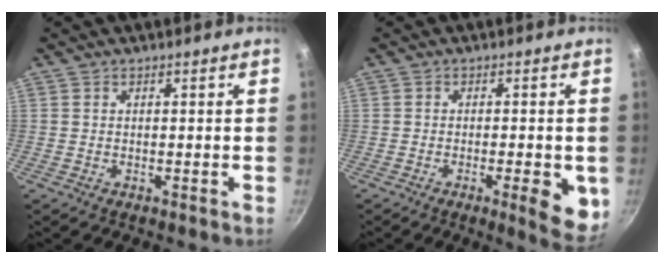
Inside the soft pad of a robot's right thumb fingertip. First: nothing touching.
{"total": 8.0, "force": [-2.3, 2.4, 7.3], "torque": [-0.080, 0.004, -0.026]}